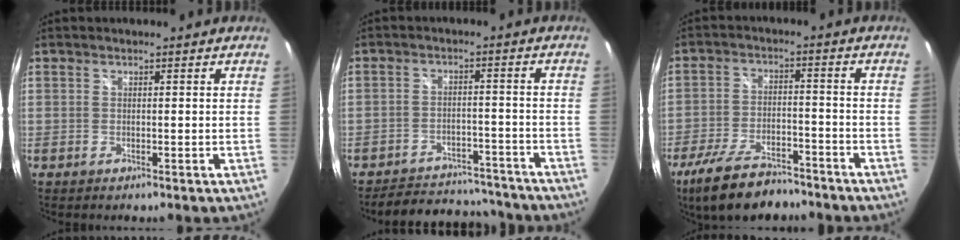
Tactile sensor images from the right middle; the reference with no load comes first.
{"total": 15.1, "force": [-13.5, 5.0, 4.4], "torque": [-0.097, 0.021, -0.169]}
{"total": 13.7, "force": [-10.6, 5.0, 7.1], "torque": [-0.160, -0.018, -0.183]}